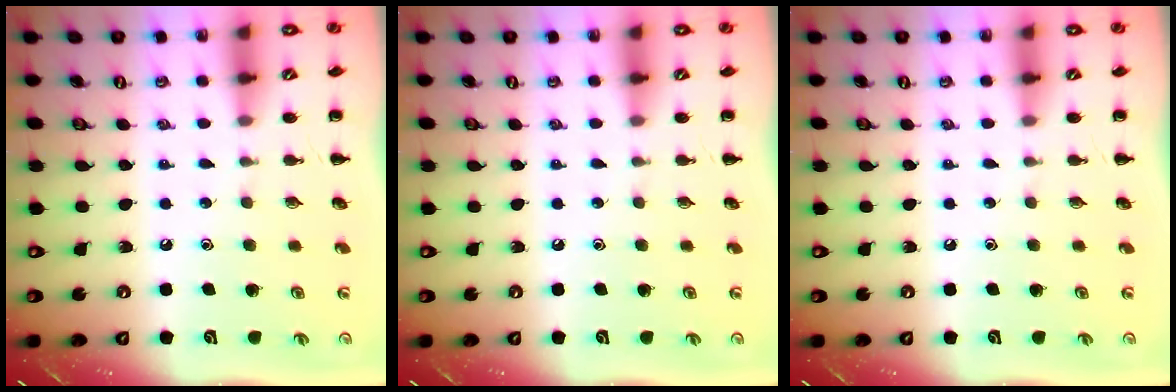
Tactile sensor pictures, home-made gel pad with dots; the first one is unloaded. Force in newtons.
{"total": 0.0}
{"total": 0.0}